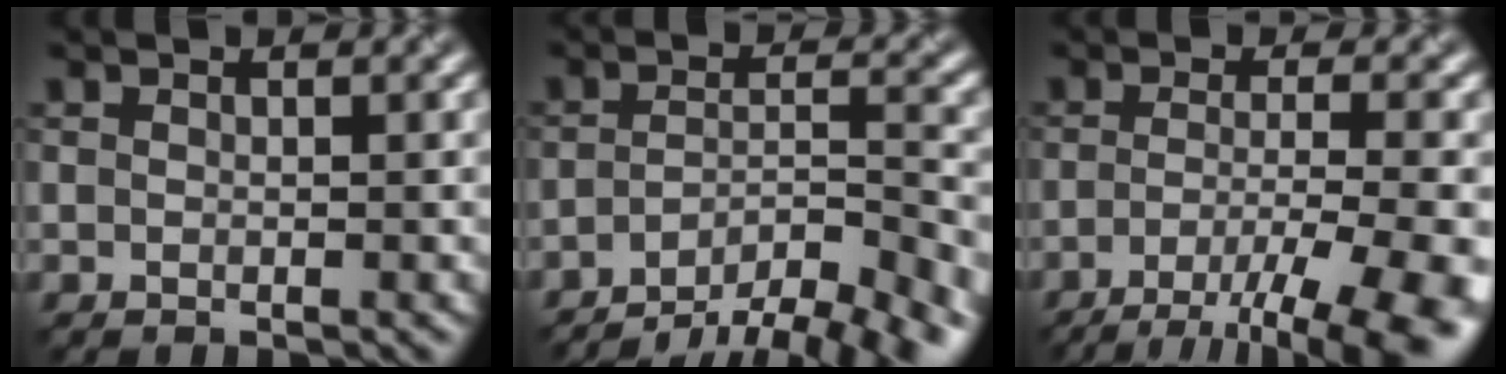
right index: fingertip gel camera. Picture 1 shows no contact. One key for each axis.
{"total": 9.3, "fx": -7.2, "fy": 2.6, "fz": 5.2, "tx": -0.076, "ty": -0.007, "tz": -0.110}
{"total": 11.0, "fx": -5.9, "fy": 2.9, "fz": 8.9, "tx": -0.129, "ty": -0.018, "tz": -0.083}